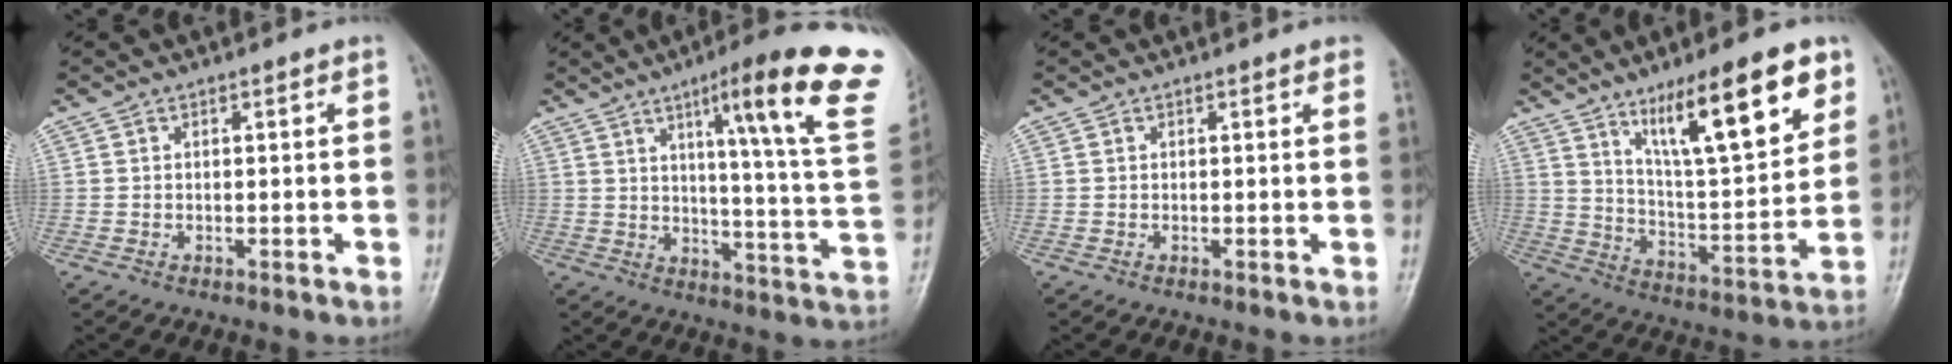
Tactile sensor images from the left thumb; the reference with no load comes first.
{"total": 23.5, "force": [11.8, 2.2, 20.2], "torque": [-0.258, -0.045, 0.155]}
{"total": 2.4, "force": [1.8, 0.6, 1.5], "torque": [-0.009, 0.003, 0.012]}
{"total": 19.2, "force": [10.9, 5.2, 15.0], "torque": [-0.204, -0.047, 0.185]}